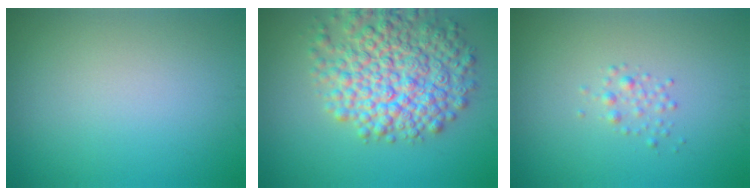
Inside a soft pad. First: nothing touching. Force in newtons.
{"total": 9.0, "press": 9.0, "slide": 0.4}
{"total": 1.2, "press": 1.2, "slide": 0.0}